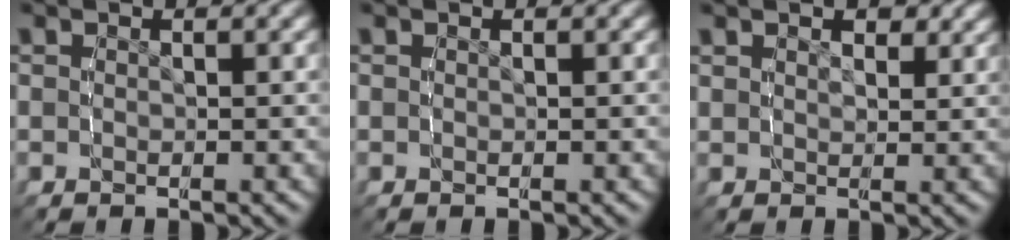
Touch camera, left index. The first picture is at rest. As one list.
[{"total": 0.0}, {"total": 1.9, "force": [1.5, 0.7, 0.8], "torque": [-0.002, -0.005, 0.032]}]